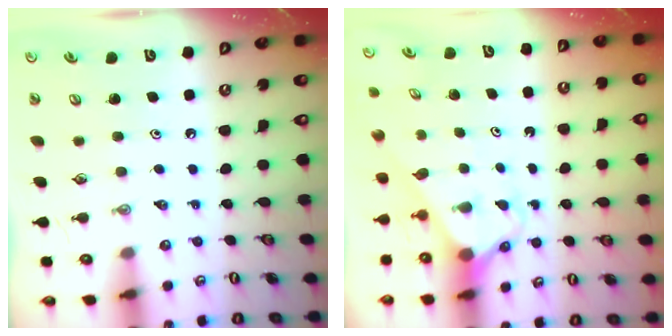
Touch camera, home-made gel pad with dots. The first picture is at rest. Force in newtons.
{"total": 2.6, "press": 2.6, "slide": 0.2}